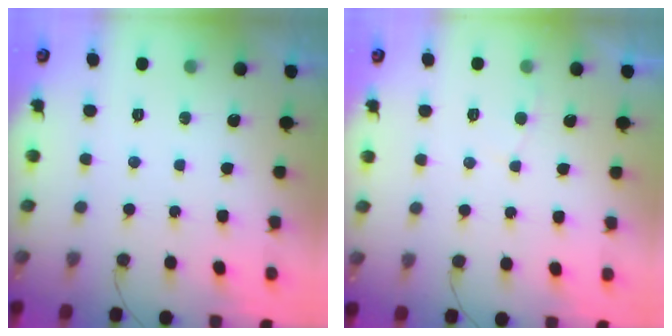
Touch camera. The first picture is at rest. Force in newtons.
{"total": 2.0, "press": 2.0, "slide": 0.2}